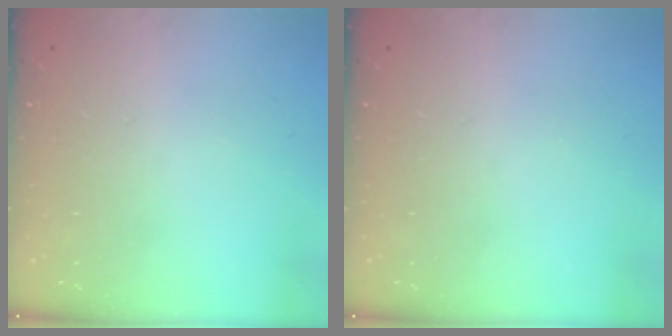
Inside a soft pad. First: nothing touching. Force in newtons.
{"total": 0.0}